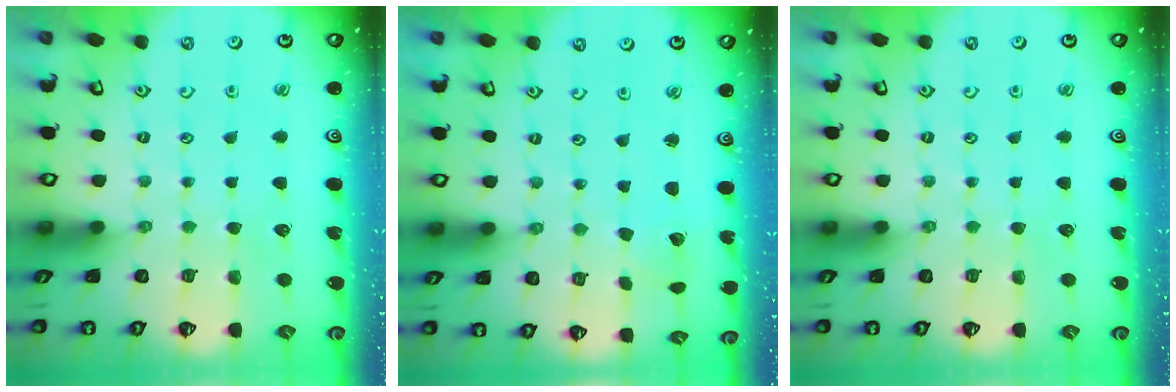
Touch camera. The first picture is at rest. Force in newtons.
{"total": 2.1, "press": 2.1, "slide": 0.2}
{"total": 0.0}